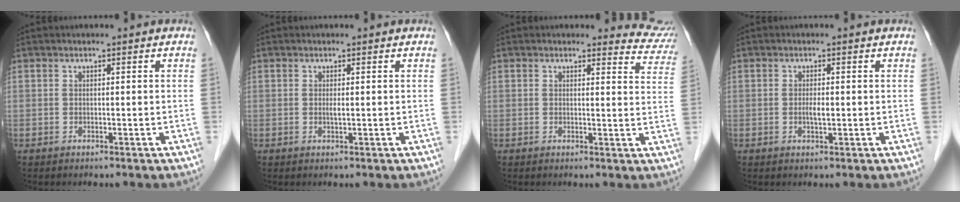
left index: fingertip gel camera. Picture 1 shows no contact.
{"total": 0.8, "force": [0.1, 0.1, 0.7], "torque": [-0.020, -0.001, 0.002]}
{"total": 6.2, "force": [6.0, 1.6, -0.3], "torque": [0.028, -0.038, 0.030]}
{"total": 1.5, "force": [-0.1, 0.3, 1.4], "torque": [-0.028, 0.000, 0.000]}